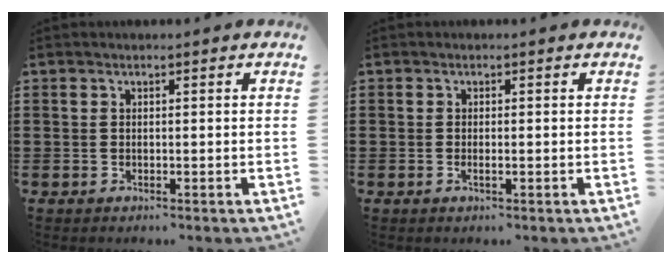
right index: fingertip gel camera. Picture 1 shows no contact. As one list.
[{"total": 0.8, "force": [-0.3, 0.1, 0.7], "torque": [-0.013, -0.003, -0.004]}]